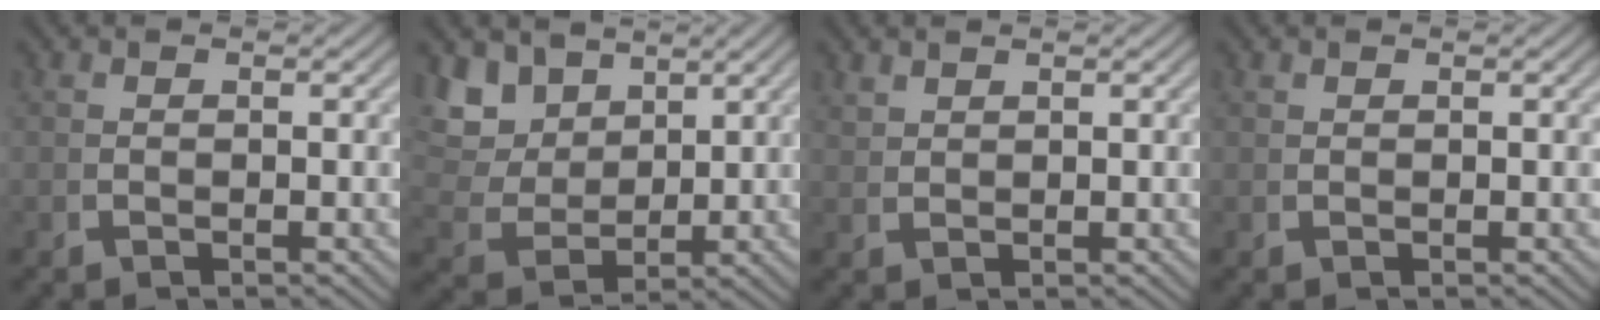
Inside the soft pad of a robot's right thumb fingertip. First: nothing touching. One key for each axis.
{"total": 7.6, "fx": 2.3, "fy": 5.7, "fz": 4.5, "tx": -0.118, "ty": -0.018, "tz": 0.049}
{"total": 1.6, "fx": 1.6, "fy": -0.3, "fz": 0.0, "tx": 0.005, "ty": 0.007, "tz": 0.039}
{"total": 0.5, "fx": 0.5, "fy": -0.2, "fz": -0.1, "tx": 0.002, "ty": -0.002, "tz": 0.013}